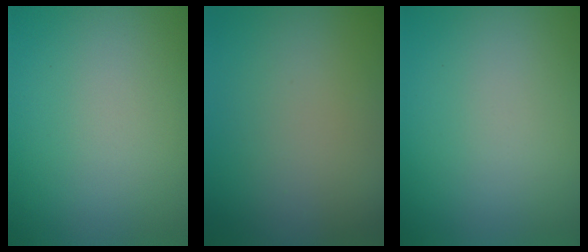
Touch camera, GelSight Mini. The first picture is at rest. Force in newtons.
{"total": 0.0}
{"total": 0.0}